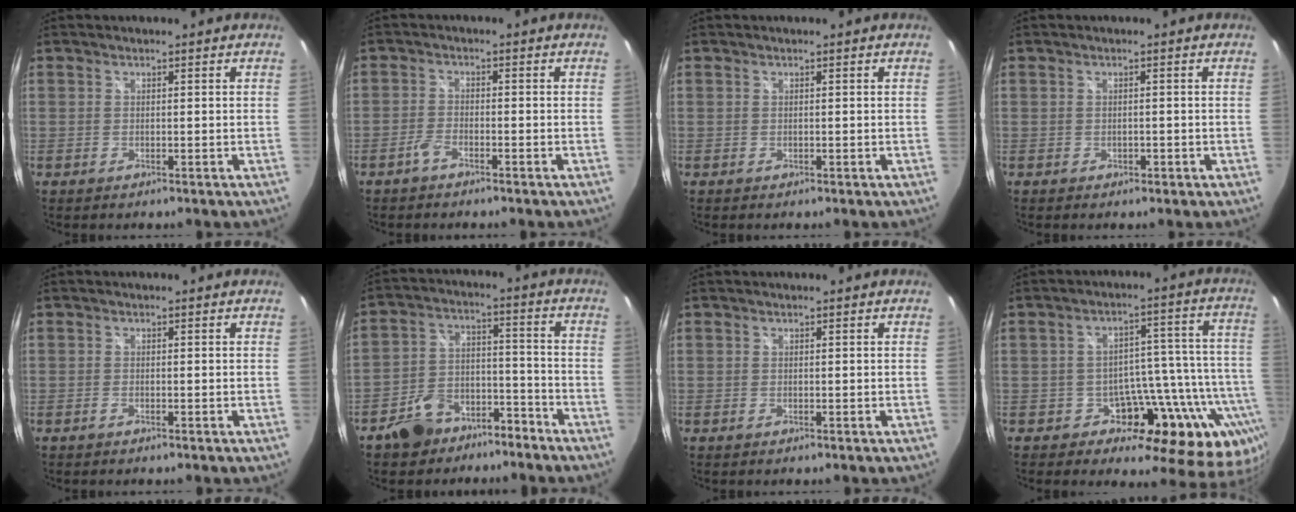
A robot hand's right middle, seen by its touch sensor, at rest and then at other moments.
{"total": 2.6, "force": [-2.1, 0.9, 1.4], "torque": [-0.044, 0.003, -0.045]}
{"total": 0.0}
{"total": 0.6, "force": [-0.1, 0.6, 0.2], "torque": [-0.001, -0.001, 0.000]}
{"total": 0.7, "force": [-0.6, 0.3, 0.3], "torque": [-0.007, -0.003, -0.013]}
{"total": 11.2, "force": [-8.0, 6.4, 4.4], "torque": [-0.091, 0.037, -0.114]}
{"total": 0.0}
{"total": 17.4, "force": [-8.4, 11.2, 10.3], "torque": [-0.116, 0.022, -0.110]}